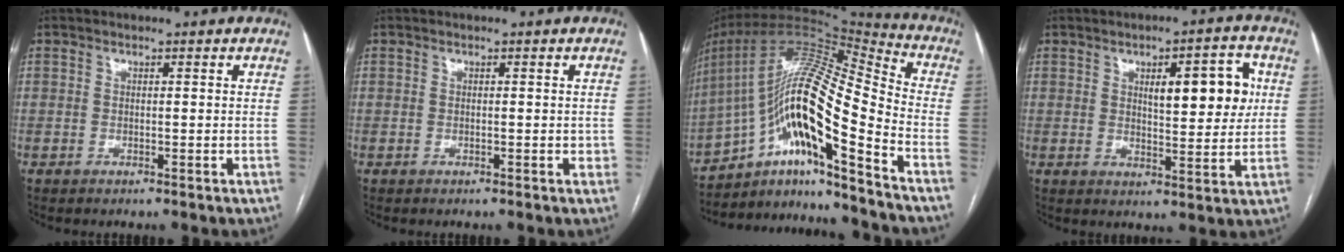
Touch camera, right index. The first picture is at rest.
{"total": 1.0, "force": [0.1, 0.6, 0.7], "torque": [-0.008, 0.004, 0.002]}
{"total": 21.4, "force": [-11.0, 2.2, 18.2], "torque": [-0.347, 0.016, -0.193]}
{"total": 9.3, "force": [2.5, 2.8, 8.5], "torque": [-0.115, 0.011, 0.038]}